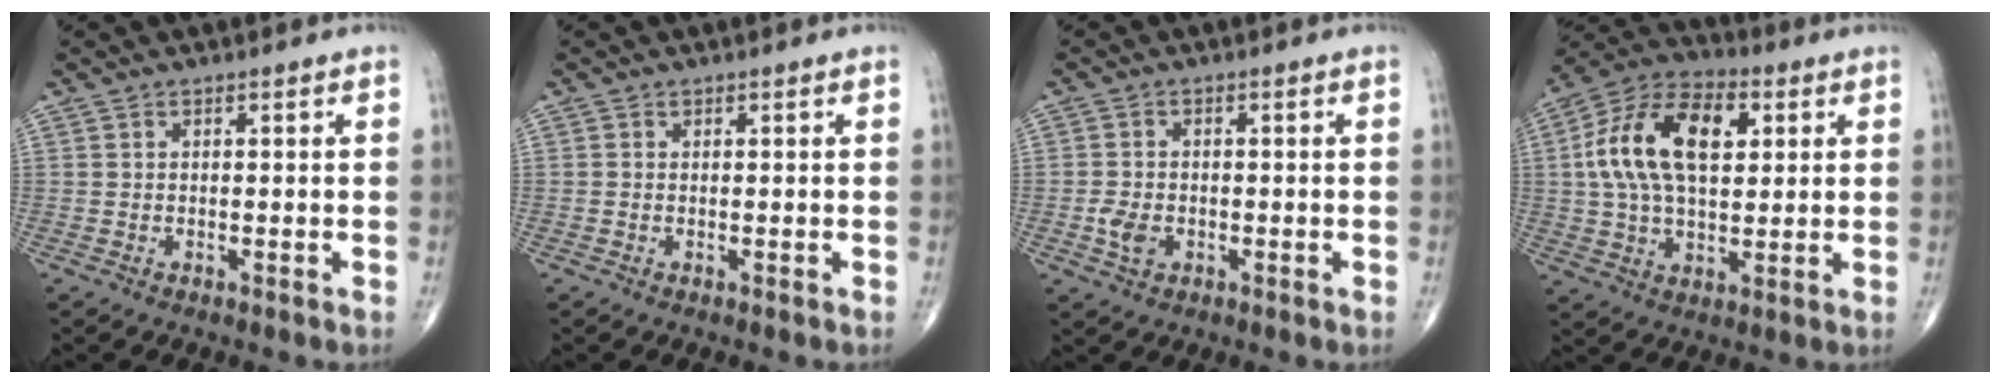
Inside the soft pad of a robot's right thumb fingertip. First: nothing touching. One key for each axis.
{"total": 0.0}
{"total": 3.6, "fx": -1.0, "fy": 2.6, "fz": 2.4, "tx": -0.044, "ty": 0.002, "tz": -0.017}
{"total": 17.9, "fx": 3.7, "fy": 9.6, "fz": 14.7, "tx": -0.268, "ty": 0.020, "tz": 0.061}